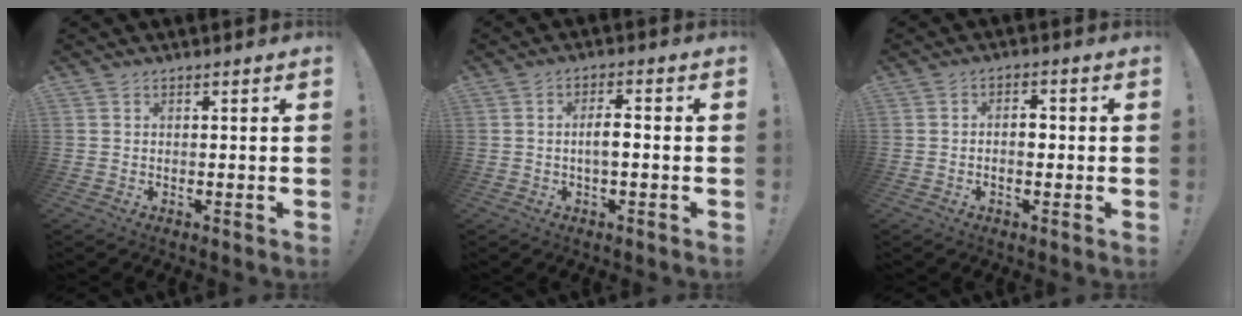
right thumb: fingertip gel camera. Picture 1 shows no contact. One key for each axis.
{"total": 4.4, "fx": -0.8, "fy": 1.3, "fz": 4.1, "tx": -0.071, "ty": 0.007, "tz": -0.016}
{"total": 3.5, "fx": -0.7, "fy": 2.0, "fz": 2.7, "tx": -0.034, "ty": 0.008, "tz": -0.016}